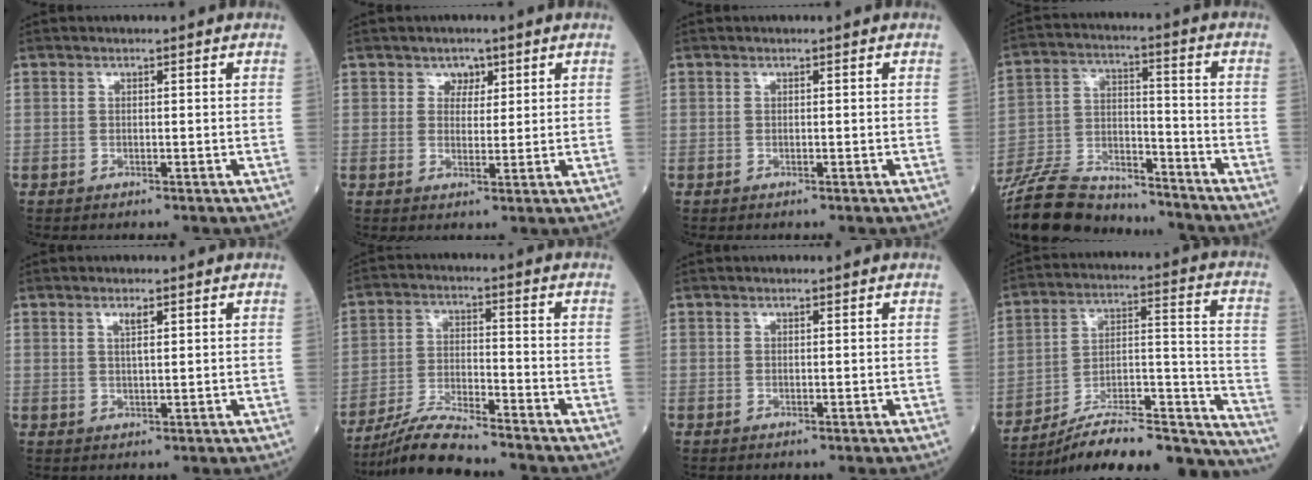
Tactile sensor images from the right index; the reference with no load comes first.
{"total": 2.5, "force": [1.5, 1.9, 0.9], "torque": [-0.007, 0.000, 0.021]}
{"total": 0.0}
{"total": 19.2, "force": [-17.8, 4.6, 5.4], "torque": [-0.127, 0.007, -0.300]}
{"total": 2.3, "force": [1.2, 0.4, 1.9], "torque": [-0.038, 0.000, 0.023]}
{"total": 8.4, "force": [-7.8, 0.0, 3.1], "torque": [-0.061, -0.015, -0.146]}
{"total": 0.0}
{"total": 25.6, "force": [-22.8, 3.4, 11.2], "torque": [-0.103, 0.032, -0.340]}